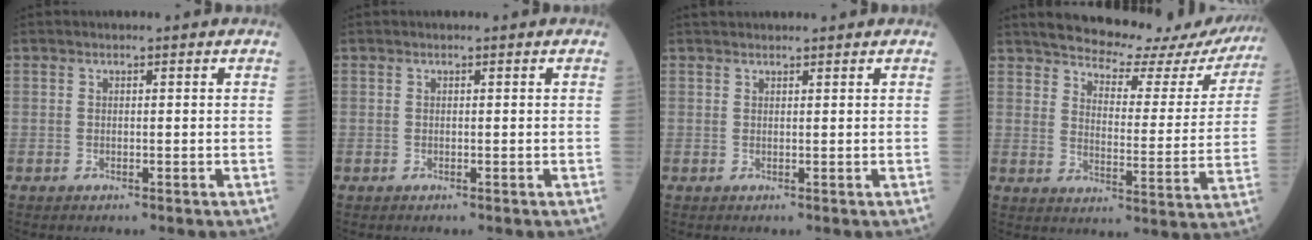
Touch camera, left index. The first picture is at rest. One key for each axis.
{"total": 0.0}
{"total": 3.5, "fx": 3.4, "fy": 0.4, "fz": 1.0, "tx": -0.011, "ty": 0.033, "tz": 0.050}
{"total": 20.3, "fx": 18.7, "fy": 4.4, "fz": 6.5, "tx": -0.074, "ty": -0.049, "tz": 0.220}